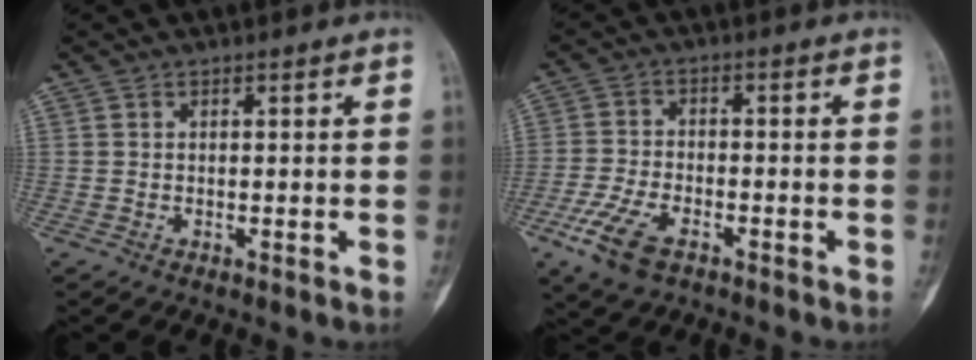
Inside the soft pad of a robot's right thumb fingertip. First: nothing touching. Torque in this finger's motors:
{"motor_torque": [0.13, 0.17, 0.88, -0.34, 0.11]}